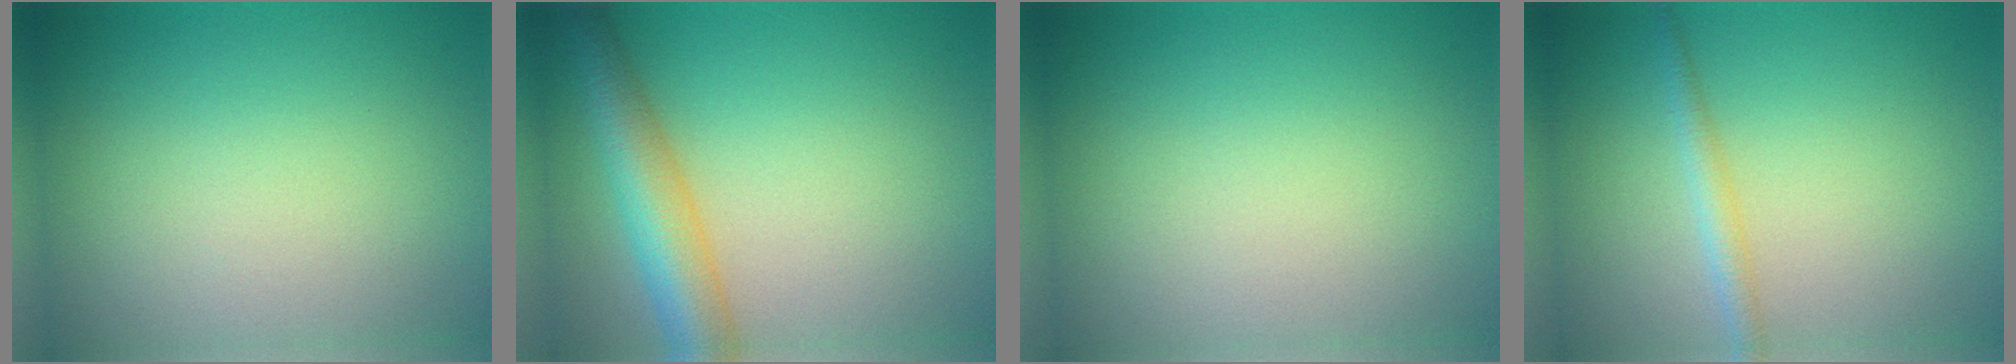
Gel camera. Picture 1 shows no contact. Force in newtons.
{"total": 6.1, "press": 6.1, "slide": 0.2}
{"total": 0.0}
{"total": 1.7, "press": 1.7, "slide": 0.0}